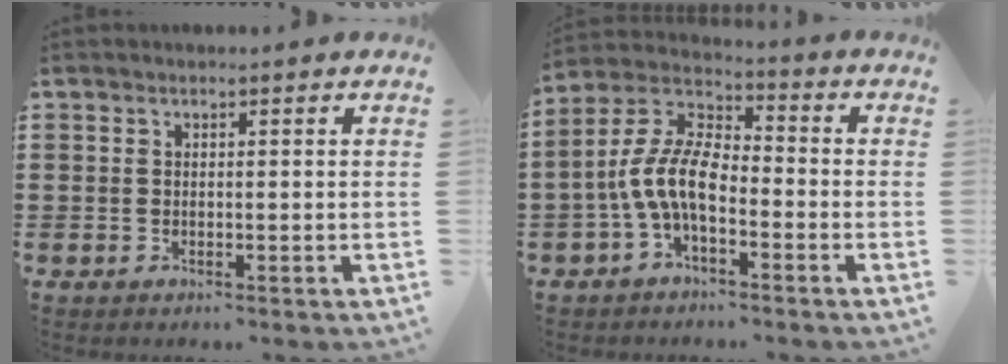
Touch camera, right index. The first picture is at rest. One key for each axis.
{"total": 9.2, "fx": -3.2, "fy": 4.0, "fz": 7.6, "tx": -0.190, "ty": -0.011, "tz": -0.068}